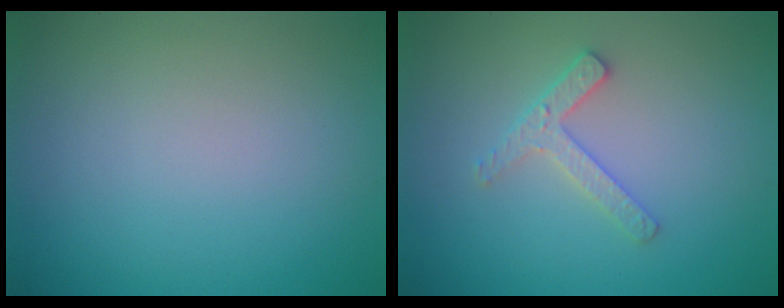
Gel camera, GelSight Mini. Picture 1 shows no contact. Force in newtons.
{"total": 2.3, "press": 2.2, "slide": 0.4}